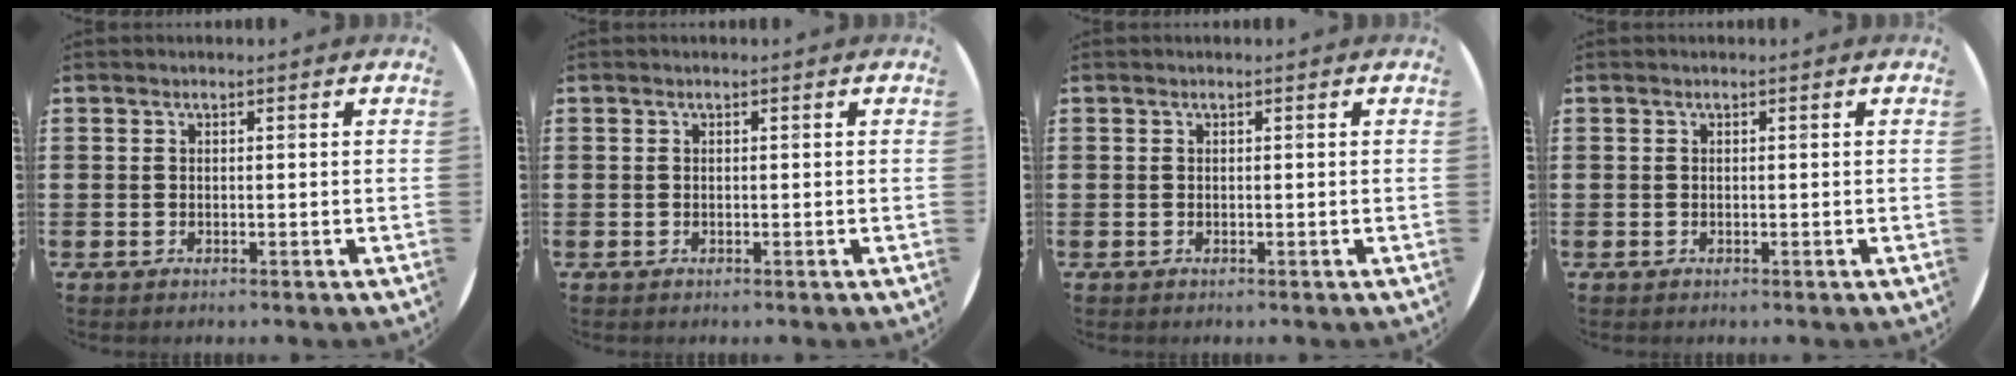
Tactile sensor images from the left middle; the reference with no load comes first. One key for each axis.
{"total": 0.0}
{"total": 0.0}
{"total": 0.0}